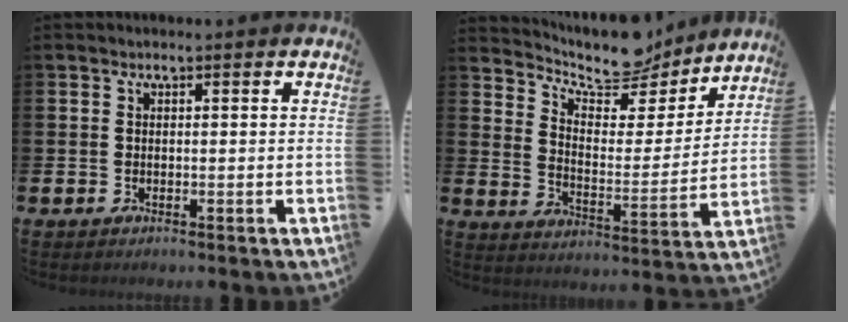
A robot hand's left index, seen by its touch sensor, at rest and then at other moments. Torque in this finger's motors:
{"motor_torque": [1.06, -1.08, 0.20, 0.03]}